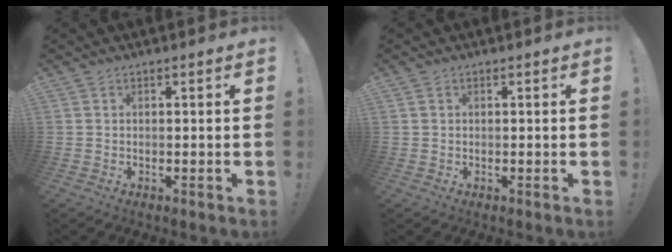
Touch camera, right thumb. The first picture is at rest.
{"total": 0.6, "force": [0.3, 0.4, 0.1], "torque": [-0.007, 0.003, 0.008]}